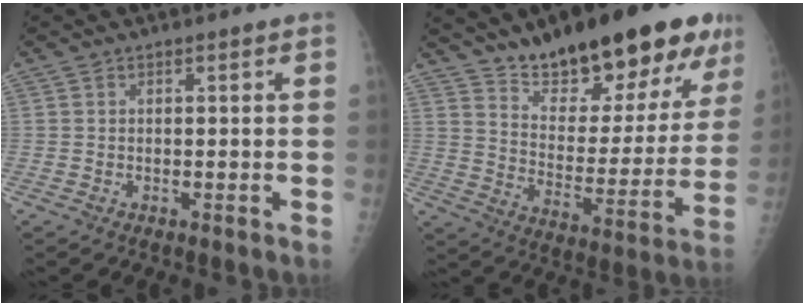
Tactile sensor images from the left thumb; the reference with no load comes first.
{"total": 25.3, "force": [17.2, 9.0, 16.1], "torque": [-0.198, -0.074, 0.266]}